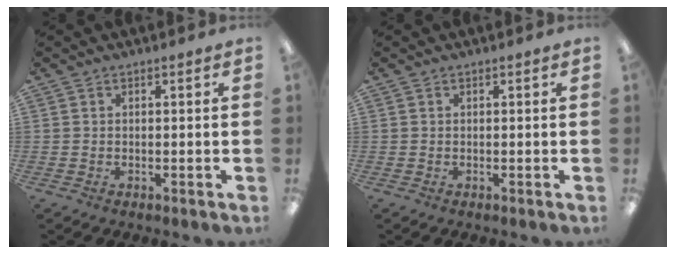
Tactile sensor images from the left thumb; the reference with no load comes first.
{"total": 0.0}